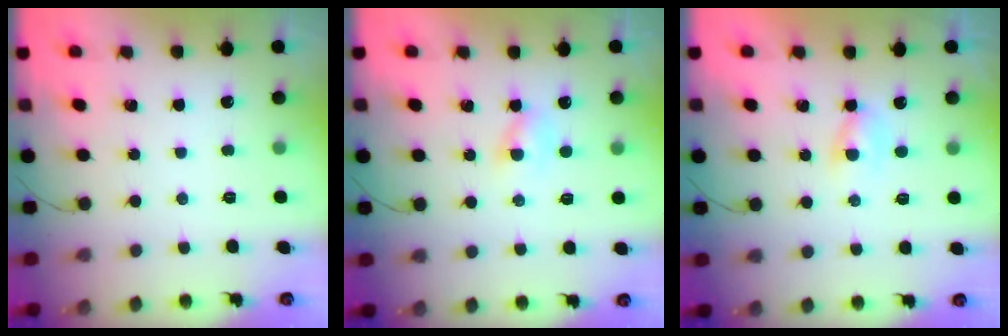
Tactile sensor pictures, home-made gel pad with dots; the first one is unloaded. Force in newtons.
{"total": 2.0, "press": 1.8, "slide": 0.9}
{"total": 1.4, "press": 1.3, "slide": 0.7}